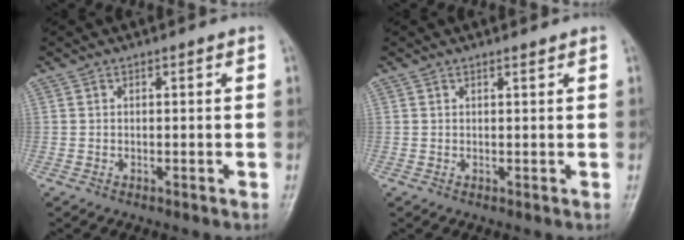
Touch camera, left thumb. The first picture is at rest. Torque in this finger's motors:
{"motor_torque": [-0.43, 0.00, 0.02, 0.04, 0.03]}